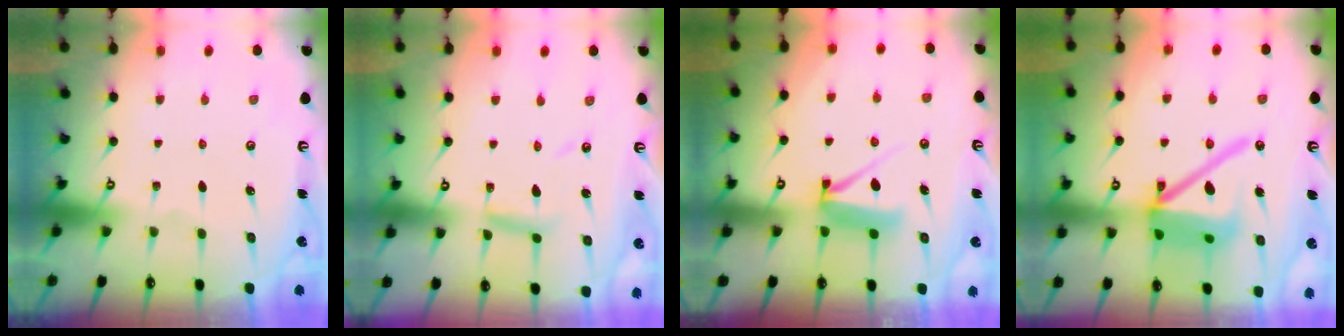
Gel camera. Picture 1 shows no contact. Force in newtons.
{"total": 7.7, "press": 7.7, "slide": 0.4}
{"total": 9.9, "press": 9.9, "slide": 0.8}
{"total": 17.1, "press": 16.9, "slide": 2.6}